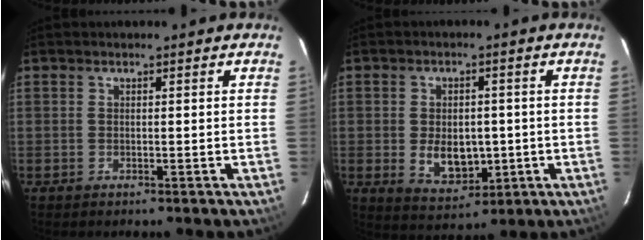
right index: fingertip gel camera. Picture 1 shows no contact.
{"total": 8.1, "force": [-1.2, 5.6, 5.7], "torque": [-0.110, -0.006, -0.003]}